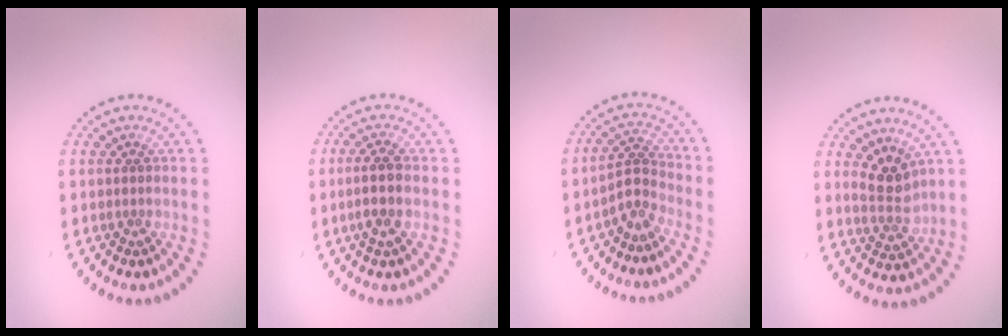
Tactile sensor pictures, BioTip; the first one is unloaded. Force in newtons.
{"total": 2.5, "press": 2.3, "slide": 1.0}
{"total": 2.6, "press": 1.8, "slide": 1.8}
{"total": 2.8, "press": 2.5, "slide": 1.3}